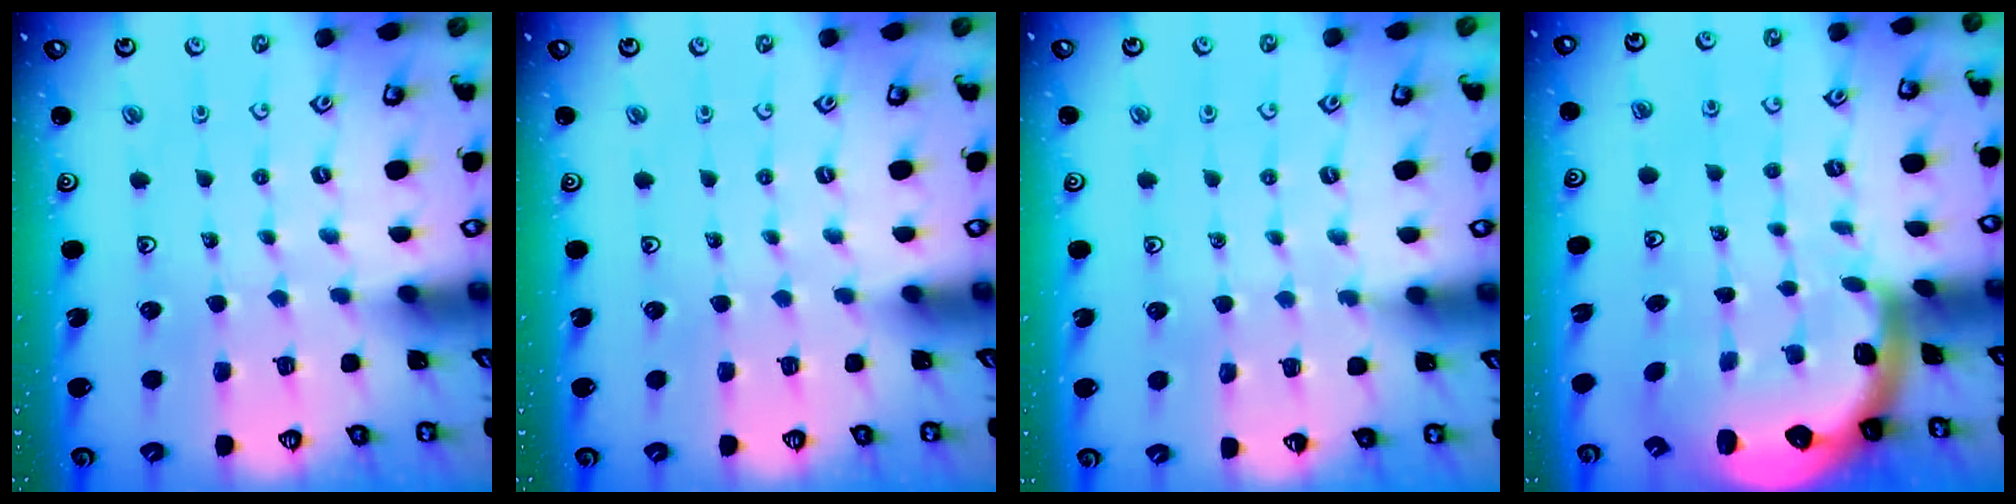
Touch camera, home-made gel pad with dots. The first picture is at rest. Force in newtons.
{"total": 0.0}
{"total": 3.9, "press": 3.8, "slide": 0.4}
{"total": 2.8, "press": 2.5, "slide": 1.4}